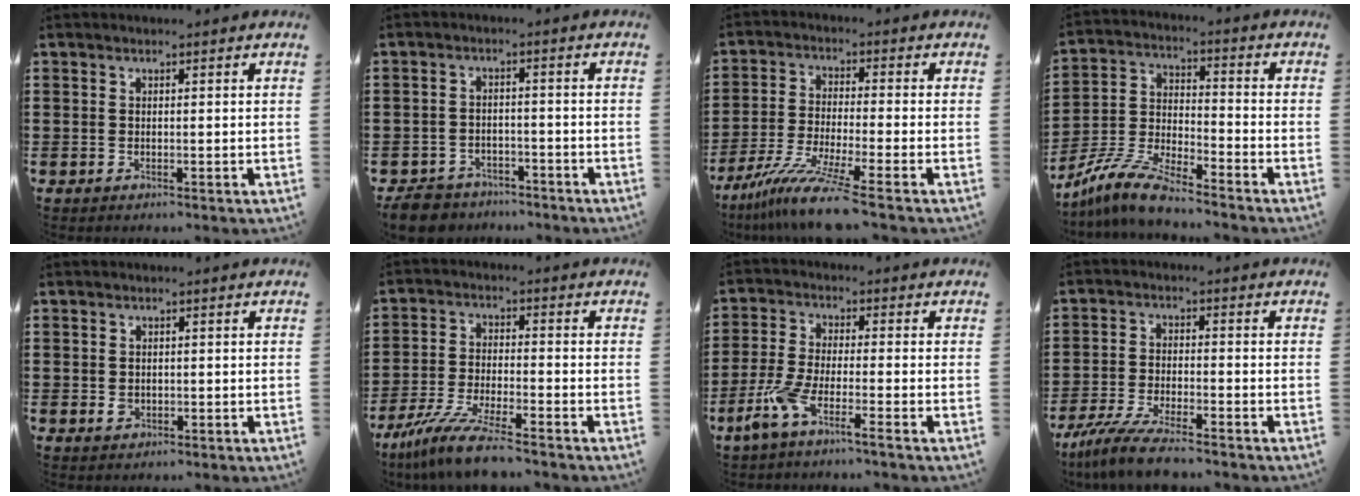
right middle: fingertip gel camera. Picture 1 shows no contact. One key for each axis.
{"total": 4.8, "fx": -4.6, "fy": 1.2, "fz": 0.4, "tx": -0.020, "ty": 0.007, "tz": -0.095}
{"total": 8.6, "fx": -7.0, "fy": -0.3, "fz": 5.0, "tx": -0.110, "ty": -0.016, "tz": -0.138}
{"total": 8.8, "fx": -7.9, "fy": 0.8, "fz": 3.8, "tx": -0.092, "ty": 0.003, "tz": -0.158}
{"total": 1.2, "fx": 0.0, "fy": 1.0, "fz": 0.7, "tx": -0.016, "ty": 0.006, "tz": -0.002}
{"total": 8.6, "fx": -7.5, "fy": 0.1, "fz": 4.3, "tx": -0.092, "ty": -0.008, "tz": -0.144}
{"total": 6.0, "fx": -4.2, "fy": 0.2, "fz": 4.3, "tx": -0.112, "ty": -0.018, "tz": -0.087}
{"total": 6.5, "fx": -5.7, "fy": 0.4, "fz": 3.1, "tx": -0.075, "ty": -0.011, "tz": -0.110}